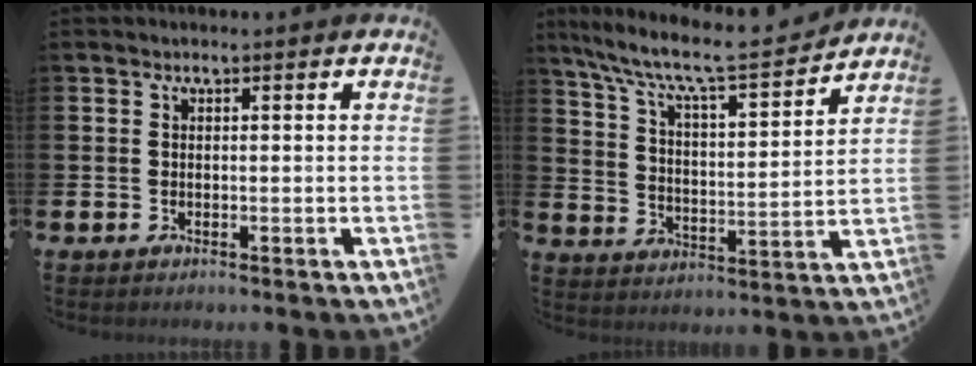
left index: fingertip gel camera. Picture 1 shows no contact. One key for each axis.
{"total": 8.9, "fx": 7.9, "fy": 1.3, "fz": 3.8, "tx": -0.110, "ty": -0.054, "tz": 0.129}